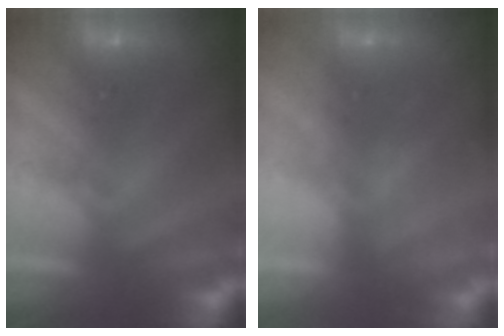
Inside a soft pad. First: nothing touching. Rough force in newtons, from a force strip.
{"total": 2.2}